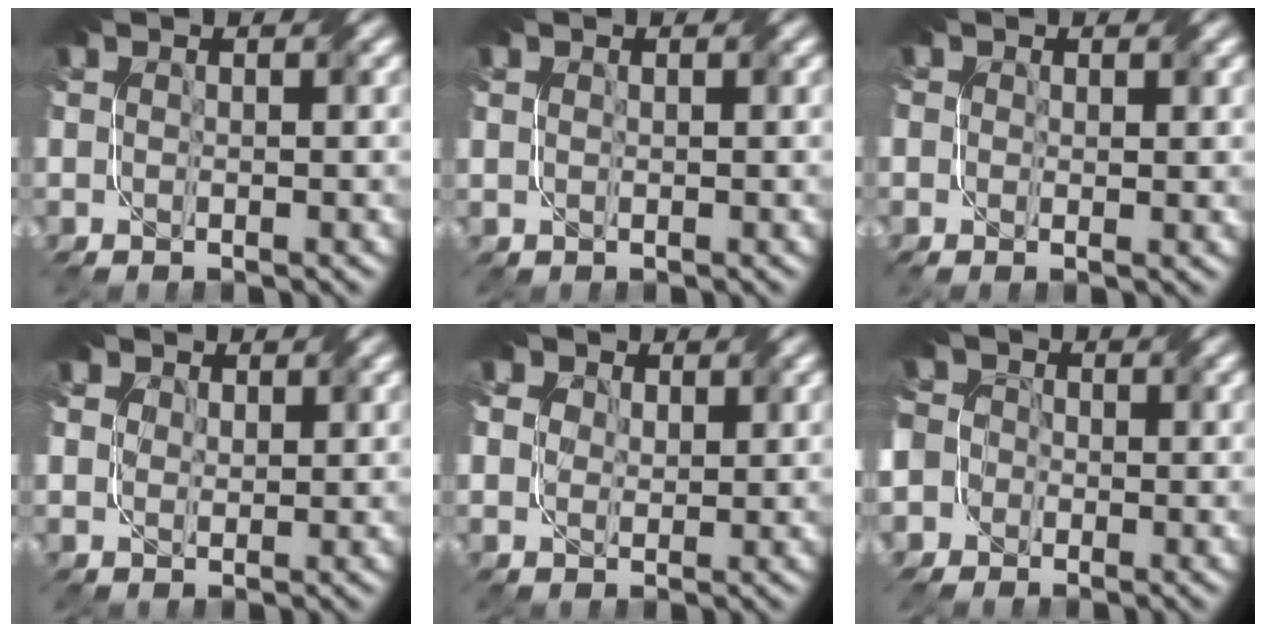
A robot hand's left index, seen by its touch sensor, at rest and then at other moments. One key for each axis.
{"total": 0.9, "fx": 0.5, "fy": 0.5, "fz": -0.4, "tx": 0.011, "ty": 0.002, "tz": 0.012}
{"total": 2.1, "fx": 0.6, "fy": 1.5, "fz": 1.4, "tx": -0.025, "ty": 0.001, "tz": 0.008}
{"total": 4.7, "fx": 2.9, "fy": 3.5, "fz": 1.3, "tx": -0.032, "ty": 0.019, "tz": 0.032}
{"total": 8.4, "fx": 4.7, "fy": 6.0, "fz": 3.4, "tx": -0.073, "ty": 0.038, "tz": 0.054}
{"total": 7.6, "fx": -3.5, "fy": 6.6, "fz": 1.6, "tx": -0.051, "ty": -0.002, "tz": -0.079}